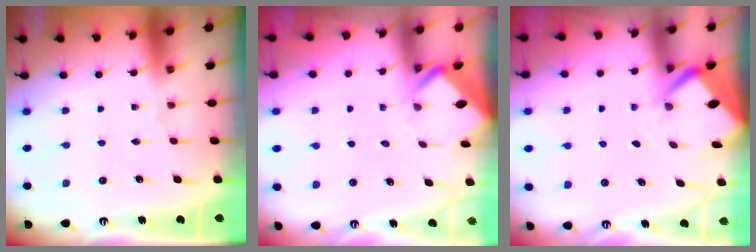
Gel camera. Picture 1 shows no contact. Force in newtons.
{"total": 2.7, "press": 2.6, "slide": 0.3}
{"total": 2.7, "press": 2.7, "slide": 0.2}